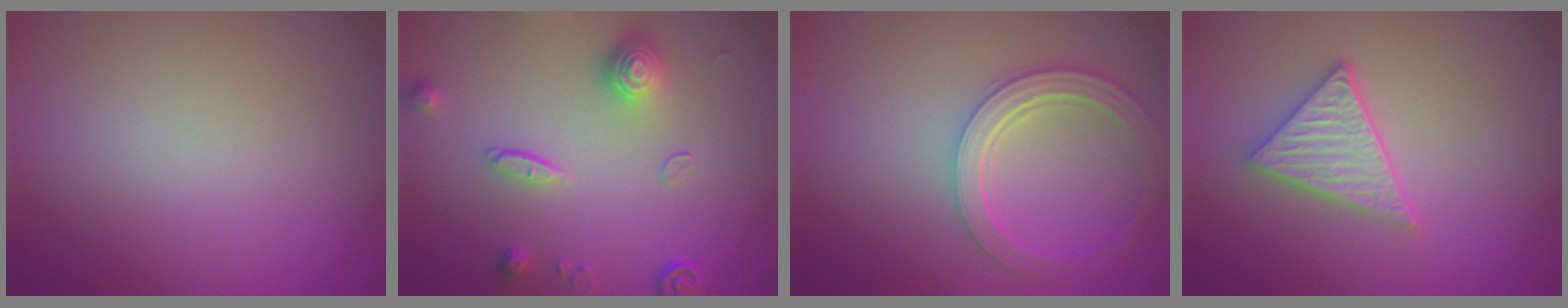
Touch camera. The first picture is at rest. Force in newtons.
{"total": 3.9, "press": 3.1, "slide": 2.4}
{"total": 4.9, "press": 3.8, "slide": 3.0}
{"total": 3.7, "press": 3.3, "slide": 1.7}